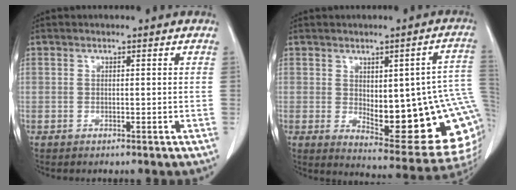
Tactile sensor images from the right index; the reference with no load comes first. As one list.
[{"total": 20.9, "force": [-0.6, 5.6, 20.1], "torque": [-0.189, 0.005, 0.015]}]